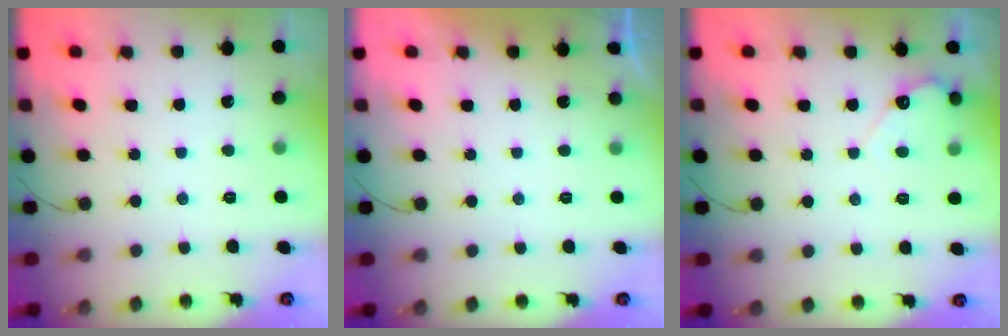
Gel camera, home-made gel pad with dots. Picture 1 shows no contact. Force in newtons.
{"total": 0.8, "press": 0.8, "slide": 0.1}
{"total": 3.8, "press": 3.7, "slide": 0.3}